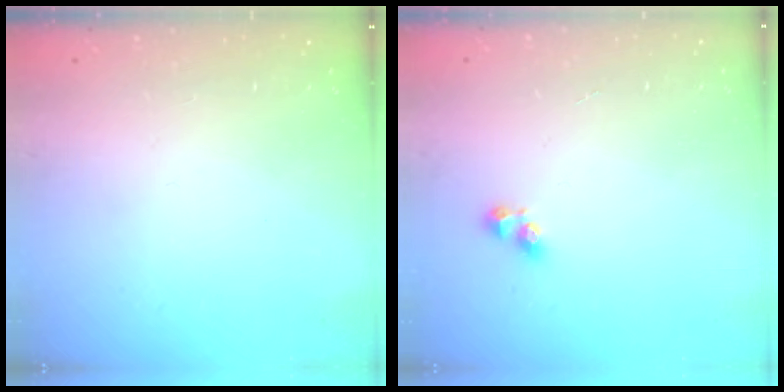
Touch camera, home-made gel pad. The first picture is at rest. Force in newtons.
{"total": 3.7, "press": 3.6, "slide": 0.4}